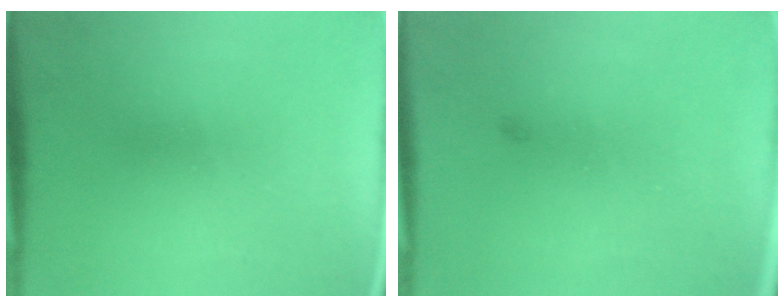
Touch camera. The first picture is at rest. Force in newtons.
{"total": 0.6}